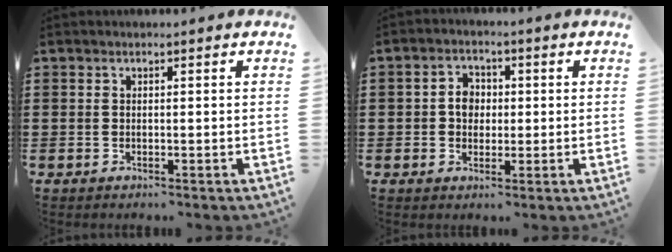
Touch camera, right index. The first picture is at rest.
{"total": 3.7, "force": [0.0, 3.0, 2.2], "torque": [-0.050, 0.011, -0.003]}